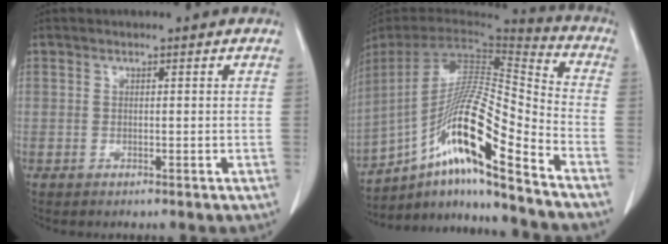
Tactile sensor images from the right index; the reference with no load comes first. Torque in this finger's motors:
{"motor_torque": [1.61, -0.53, 0.62, 0.21]}